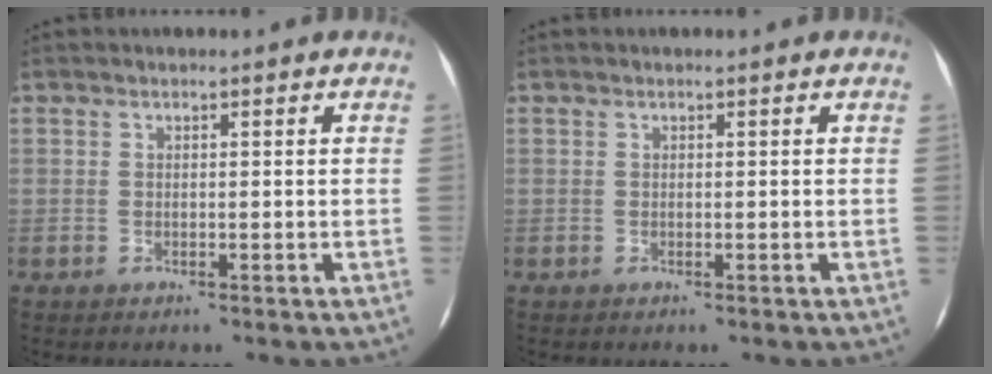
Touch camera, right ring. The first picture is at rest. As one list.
[{"total": 0.0}]